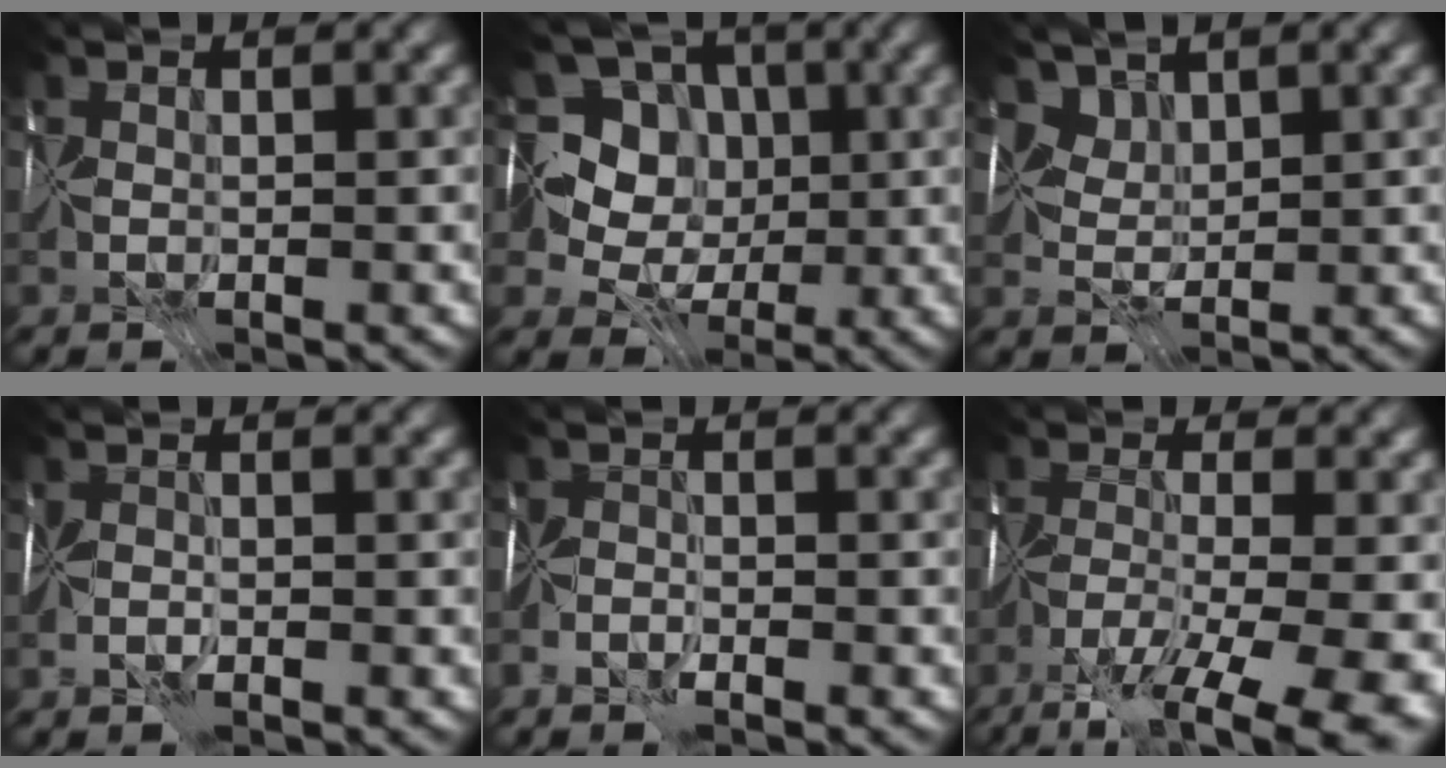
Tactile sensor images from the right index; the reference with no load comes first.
{"total": 8.4, "force": [1.0, 7.4, 3.8], "torque": [-0.058, 0.015, -0.020]}
{"total": 3.3, "force": [2.5, 1.9, 1.0], "torque": [-0.029, -0.005, 0.057]}
{"total": 1.3, "force": [-1.1, 0.1, 0.7], "torque": [-0.017, -0.002, -0.031]}
{"total": 2.3, "force": [-2.1, 0.4, 0.7], "torque": [-0.015, -0.001, -0.052]}
{"total": 13.1, "force": [-8.3, 3.9, 9.4], "torque": [-0.171, -0.025, -0.115]}